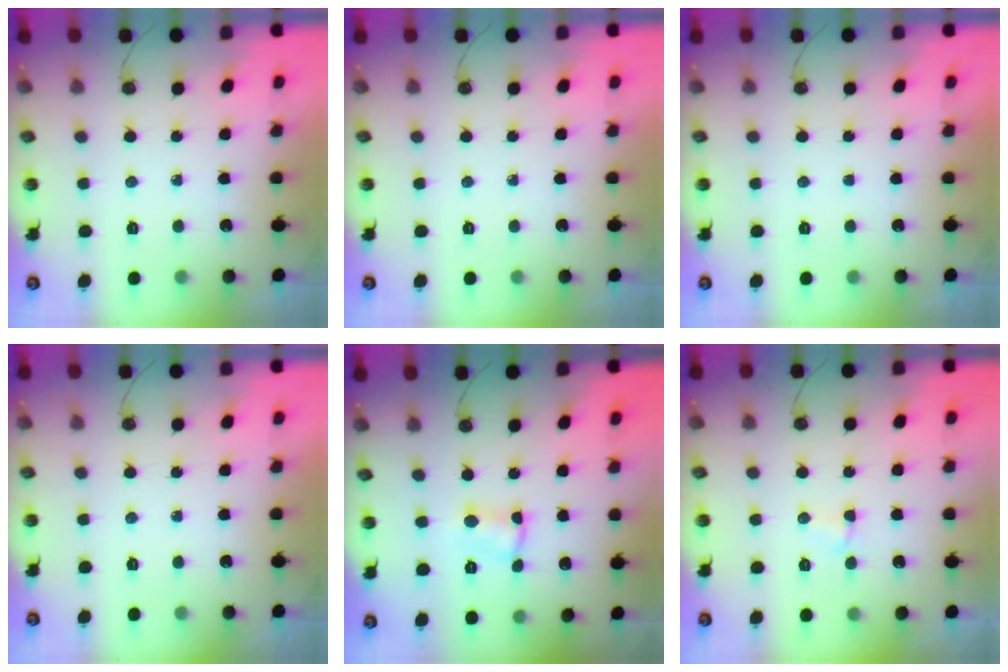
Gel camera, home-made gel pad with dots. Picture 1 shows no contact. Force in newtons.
{"total": 0.0}
{"total": 0.0}
{"total": 0.0}
{"total": 2.5, "press": 2.5, "slide": 0.5}
{"total": 2.9, "press": 2.8, "slide": 0.6}